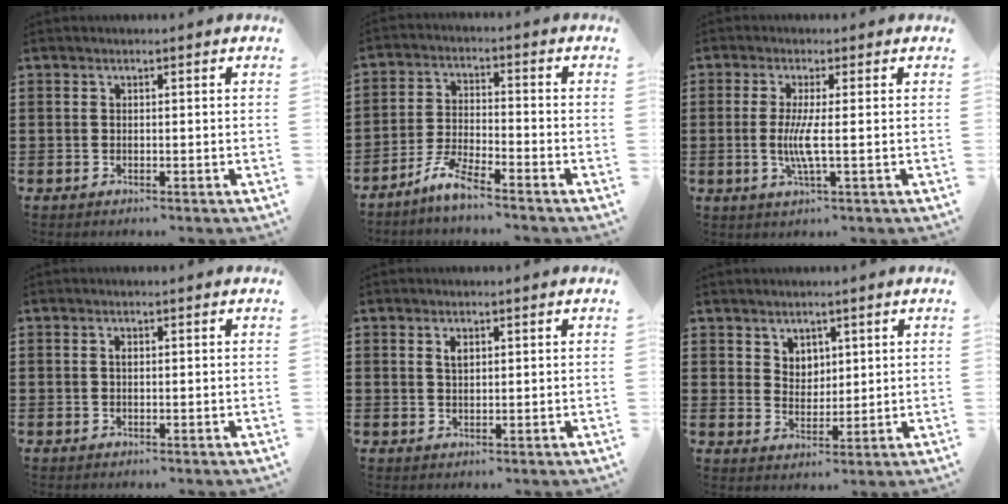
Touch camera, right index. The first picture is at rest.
{"total": 5.2, "force": [-4.5, 0.1, 2.7], "torque": [-0.074, -0.012, -0.091]}
{"total": 4.6, "force": [-0.4, 0.0, 4.6], "torque": [-0.096, -0.012, -0.013]}
{"total": 0.8, "force": [0.1, 0.3, 0.7], "torque": [-0.014, 0.000, 0.002]}
{"total": 1.6, "force": [0.7, 0.8, 1.2], "torque": [-0.027, 0.005, 0.012]}
{"total": 3.7, "force": [2.6, 2.6, 0.4], "torque": [-0.020, 0.005, 0.049]}